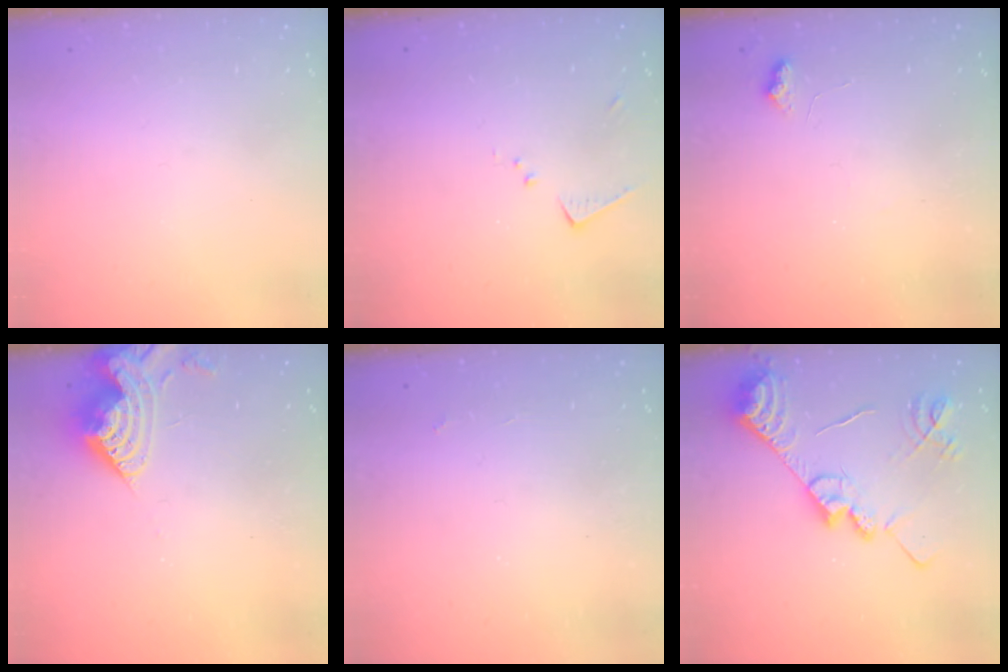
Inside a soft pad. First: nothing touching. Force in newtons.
{"total": 6.9, "press": 6.9, "slide": 0.3}
{"total": 6.1, "press": 6.0, "slide": 0.7}
{"total": 9.8, "press": 9.8, "slide": 0.8}
{"total": 2.5, "press": 2.5, "slide": 0.5}
{"total": 17.0, "press": 16.9, "slide": 1.6}